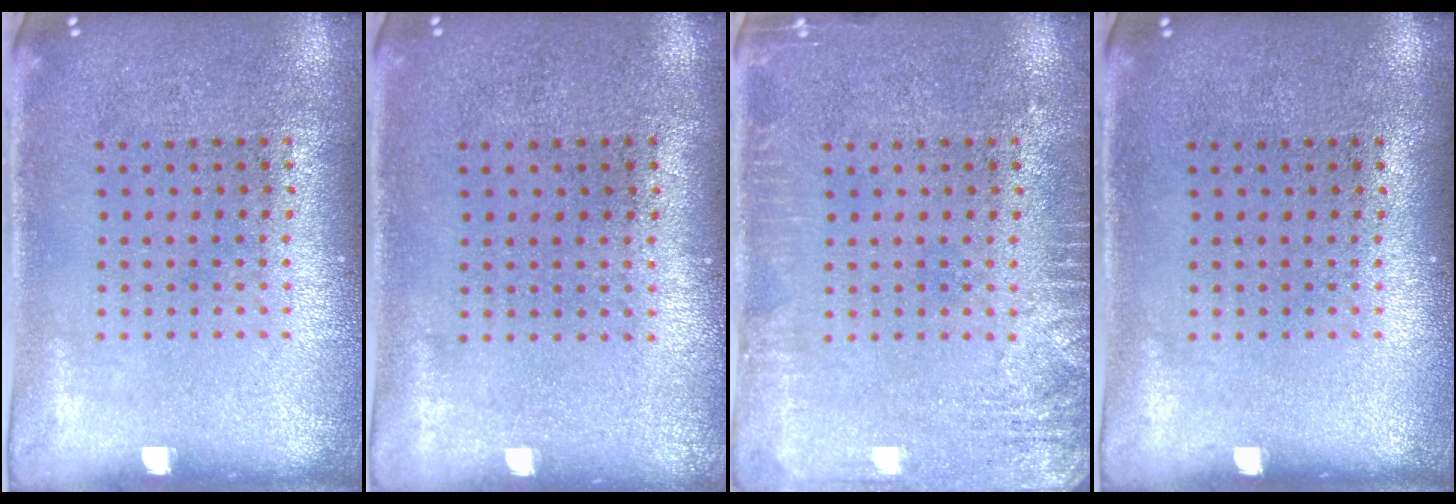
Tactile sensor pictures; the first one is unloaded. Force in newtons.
{"total": 0.0}
{"total": 2.5, "press": 2.5, "slide": 0.4}
{"total": 0.0}